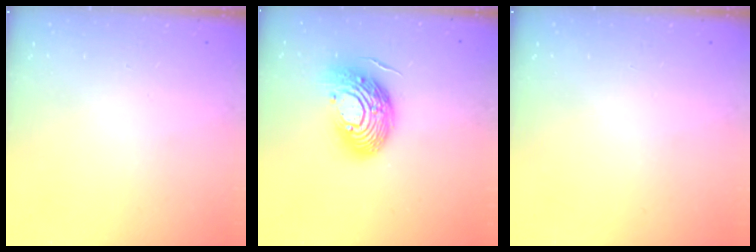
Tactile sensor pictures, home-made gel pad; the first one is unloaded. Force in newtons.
{"total": 18.7, "press": 18.7, "slide": 1.6}
{"total": 0.0}